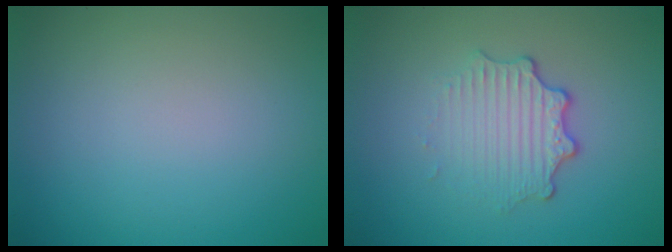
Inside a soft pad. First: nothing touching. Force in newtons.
{"total": 3.4, "press": 2.7, "slide": 2.0}